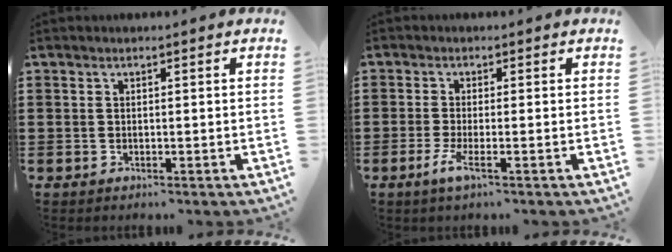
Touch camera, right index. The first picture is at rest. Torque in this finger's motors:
{"motor_torque": [0.52, 0.11, 0.08, 0.05]}